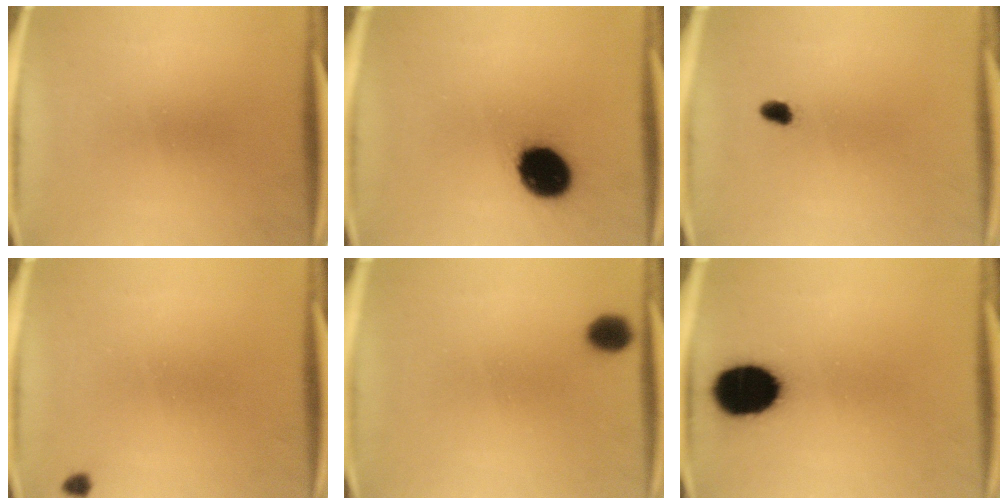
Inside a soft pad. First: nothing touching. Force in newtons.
{"total": 14.4}
{"total": 1.8}
{"total": 1.0}
{"total": 2.3}
{"total": 15.9}